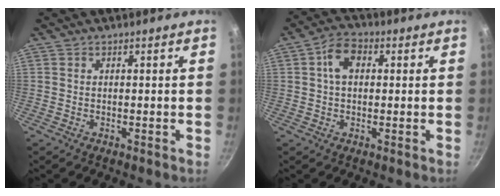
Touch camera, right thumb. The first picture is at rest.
{"total": 6.2, "force": [1.2, 4.3, 4.3], "torque": [-0.058, 0.014, 0.012]}